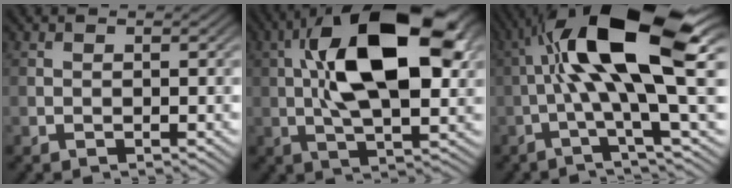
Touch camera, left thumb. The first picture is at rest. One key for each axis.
{"total": 16.7, "fx": 3.3, "fy": 7.3, "fz": 14.6, "tx": -0.255, "ty": 0.022, "tz": 0.037}
{"total": 14.8, "fx": 1.8, "fy": 2.6, "fz": 14.4, "tx": -0.251, "ty": 0.029, "tz": 0.028}